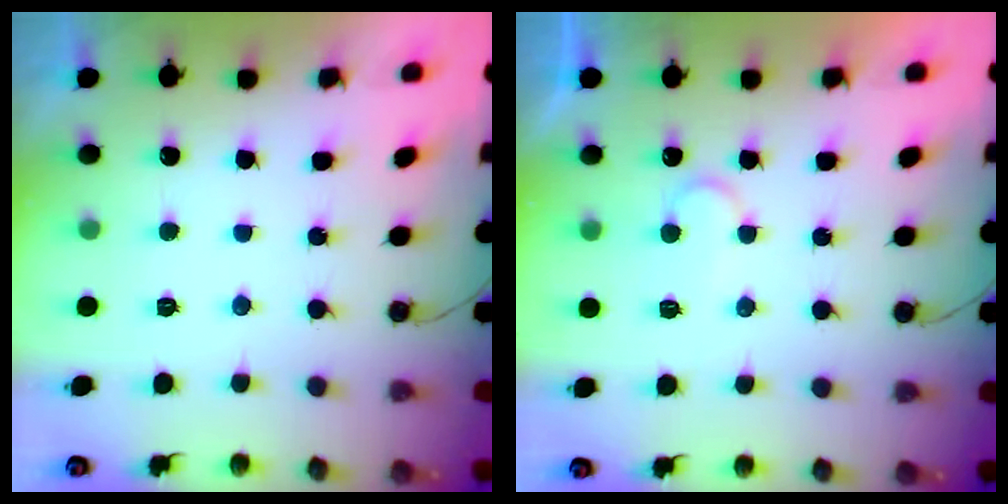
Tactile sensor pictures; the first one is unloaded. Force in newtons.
{"total": 8.4, "press": 8.4, "slide": 0.7}